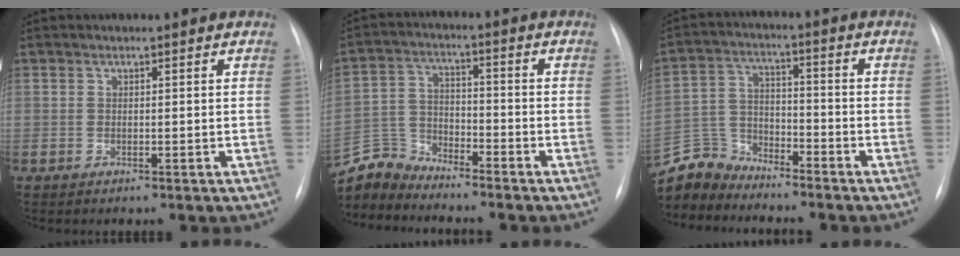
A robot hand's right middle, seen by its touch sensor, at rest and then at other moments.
{"total": 7.1, "force": [-7.0, 0.9, -0.7], "torque": [0.009, 0.008, -0.142]}
{"total": 8.0, "force": [-7.8, 1.9, -0.5], "torque": [0.008, 0.011, -0.157]}